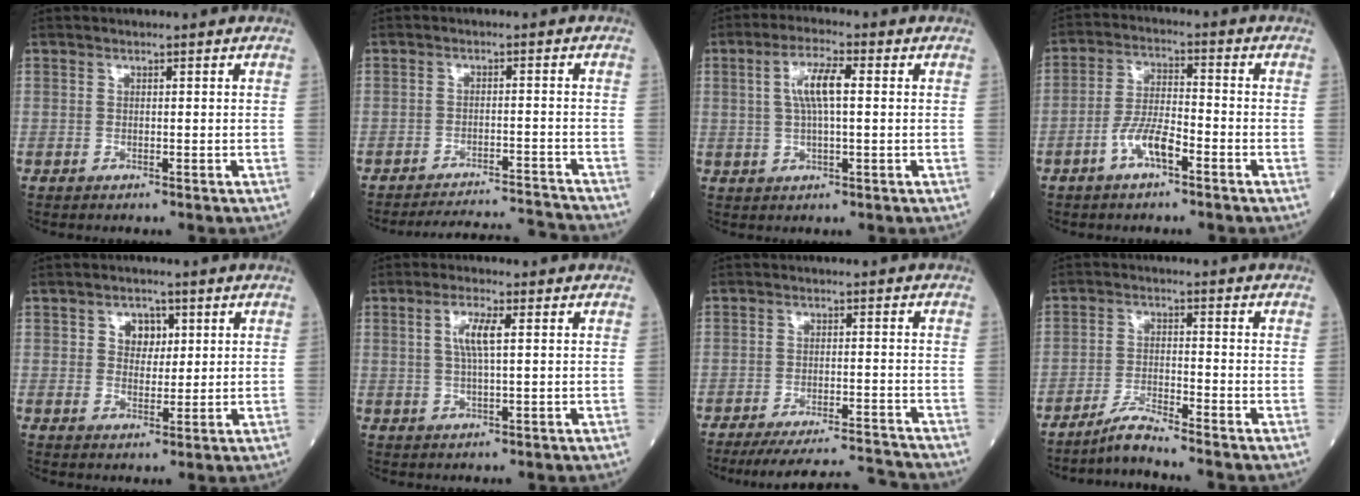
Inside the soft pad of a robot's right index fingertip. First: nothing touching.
{"total": 10.0, "force": [-9.9, -1.3, 0.2], "torque": [-0.004, 0.008, -0.148]}
{"total": 6.0, "force": [1.0, 1.2, 5.8], "torque": [-0.120, 0.012, 0.019]}
{"total": 6.1, "force": [-3.2, 1.7, 4.9], "torque": [-0.100, 0.008, -0.061]}
{"total": 3.9, "force": [1.4, 2.9, 2.3], "torque": [-0.031, 0.008, 0.023]}
{"total": 4.4, "force": [1.1, 0.6, 4.2], "torque": [-0.086, 0.004, 0.022]}
{"total": 11.6, "force": [-11.4, -0.7, 2.3], "torque": [-0.035, 0.006, -0.172]}
{"total": 3.9, "force": [-3.6, -1.0, 1.1], "torque": [-0.027, -0.022, -0.071]}